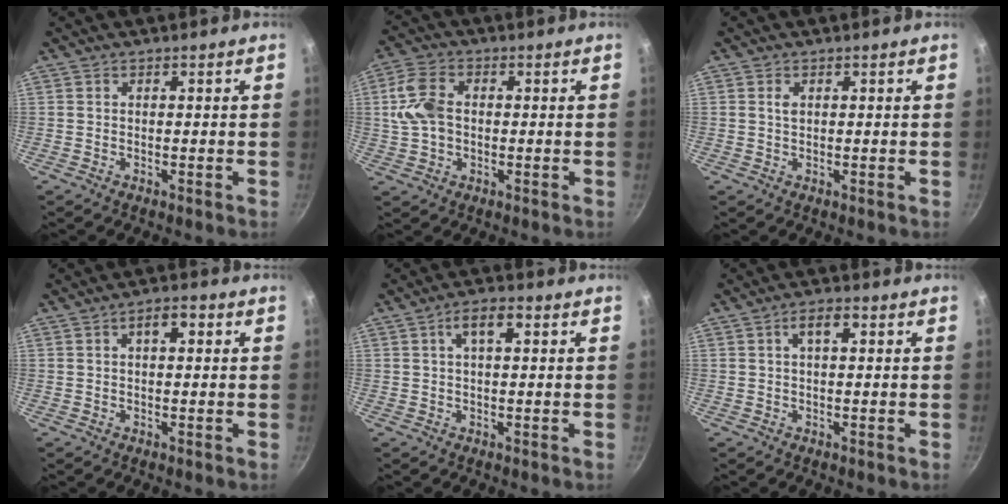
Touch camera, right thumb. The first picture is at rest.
{"total": 8.2, "force": [0.5, 5.7, 5.9], "torque": [-0.114, 0.013, 0.003]}
{"total": 1.3, "force": [0.5, 0.8, 0.9], "torque": [-0.015, 0.001, 0.007]}
{"total": 3.7, "force": [1.1, 1.9, 3.0], "torque": [-0.034, 0.011, 0.013]}
{"total": 4.9, "force": [1.6, 2.2, 4.1], "torque": [-0.069, 0.011, 0.025]}
{"total": 3.6, "force": [1.1, 1.6, 3.0], "torque": [-0.049, 0.010, 0.016]}